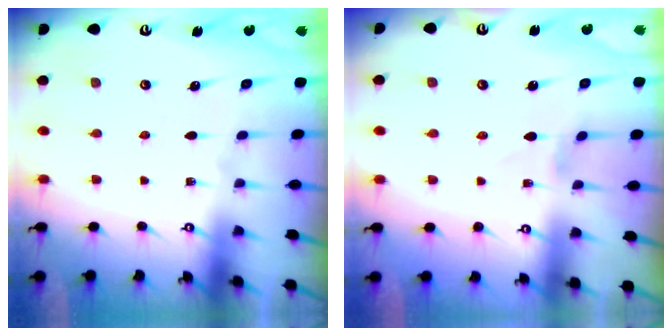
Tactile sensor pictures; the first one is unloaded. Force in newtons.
{"total": 0.0}